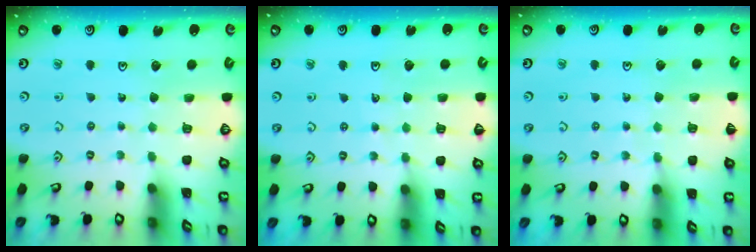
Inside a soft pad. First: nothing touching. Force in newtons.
{"total": 3.8, "press": 3.3, "slide": 1.9}
{"total": 5.3, "press": 5.3, "slide": 0.7}